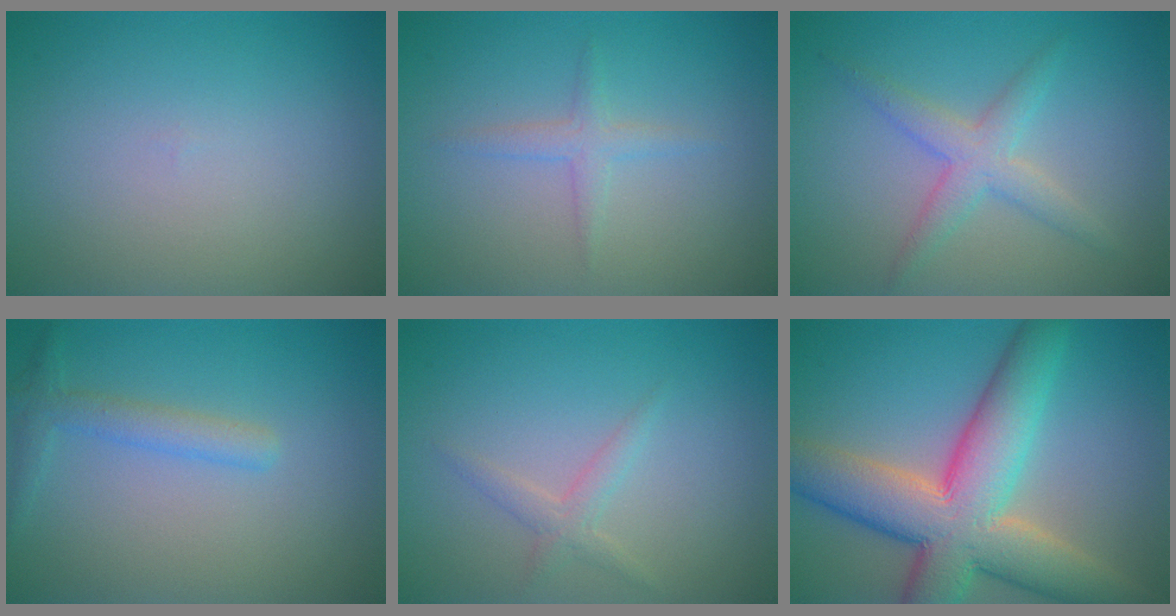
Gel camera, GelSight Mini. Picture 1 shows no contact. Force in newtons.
{"total": 1.5, "press": 1.5, "slide": 0.0}
{"total": 3.0, "press": 3.0, "slide": 0.1}
{"total": 2.2, "press": 2.2, "slide": 0.1}
{"total": 1.5, "press": 1.5, "slide": 0.1}
{"total": 11.3, "press": 11.3, "slide": 0.7}